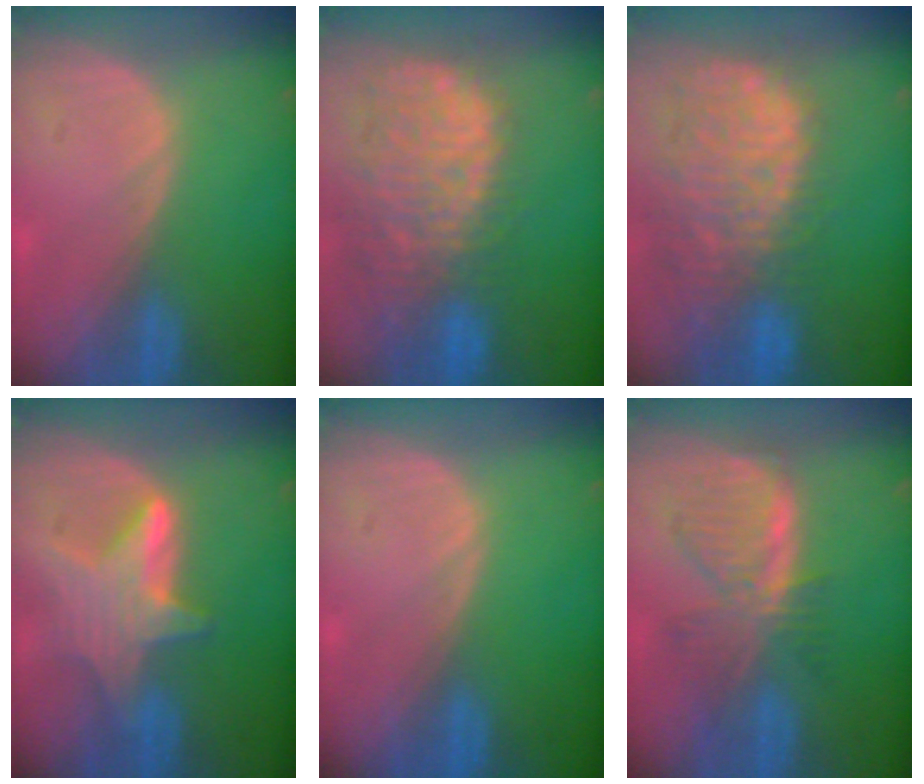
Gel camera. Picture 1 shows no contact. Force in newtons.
{"total": 14.1, "press": 11.6, "slide": 8.1}
{"total": 14.1, "press": 11.6, "slide": 8.1}
{"total": 6.6, "press": 6.6, "slide": 0.2}
{"total": 0.0}
{"total": 7.4, "press": 6.7, "slide": 3.0}